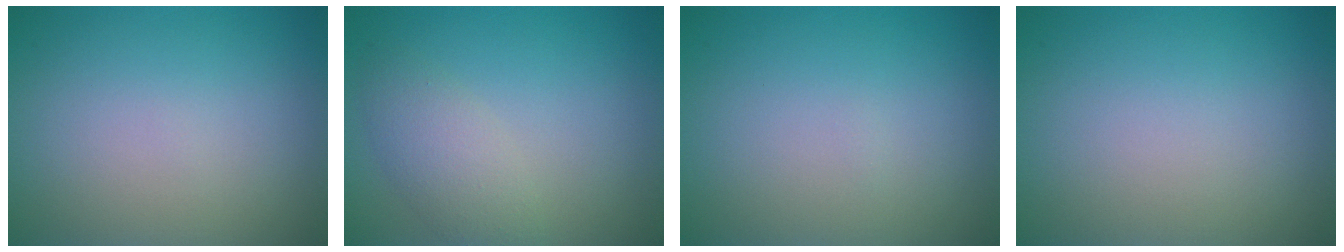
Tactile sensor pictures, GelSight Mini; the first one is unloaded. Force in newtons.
{"total": 2.9, "press": 2.9, "slide": 0.2}
{"total": 0.0}
{"total": 0.0}